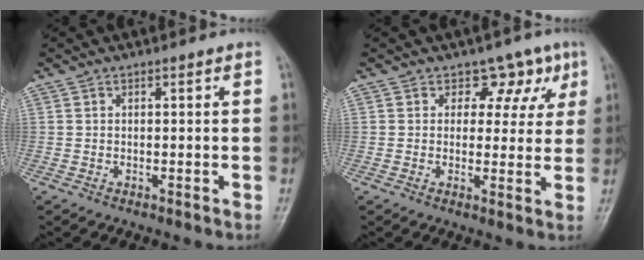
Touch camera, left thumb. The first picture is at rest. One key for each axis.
{"total": 5.9, "fx": 3.2, "fy": 4.6, "fz": 2.0, "tx": 0.023, "ty": -0.006, "tz": 0.034}